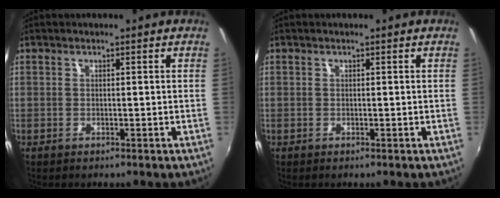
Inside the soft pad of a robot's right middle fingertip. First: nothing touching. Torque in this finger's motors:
{"motor_torque": [0.05, -0.20, 0.00, 0.00]}